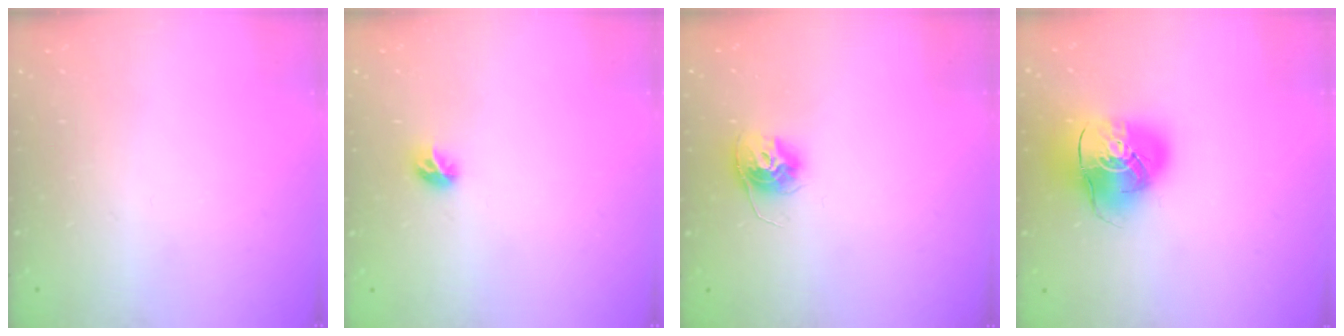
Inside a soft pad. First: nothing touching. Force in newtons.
{"total": 5.4, "press": 5.4, "slide": 0.5}
{"total": 10.5, "press": 10.5, "slide": 0.5}
{"total": 13.4, "press": 13.3, "slide": 2.0}